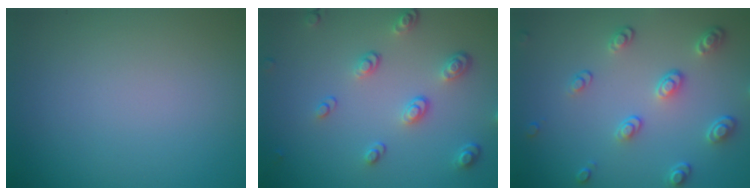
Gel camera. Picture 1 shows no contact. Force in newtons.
{"total": 3.5, "press": 2.6, "slide": 2.3}
{"total": 3.7, "press": 2.9, "slide": 2.2}